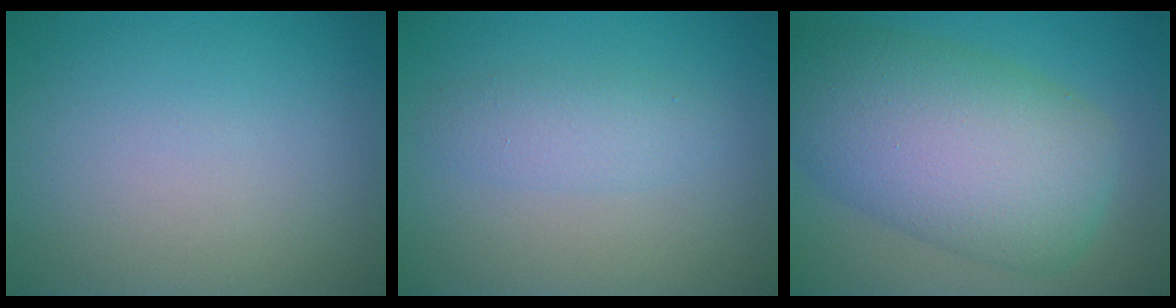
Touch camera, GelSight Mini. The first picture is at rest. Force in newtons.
{"total": 2.3, "press": 2.3, "slide": 0.1}
{"total": 11.5, "press": 11.5, "slide": 0.2}